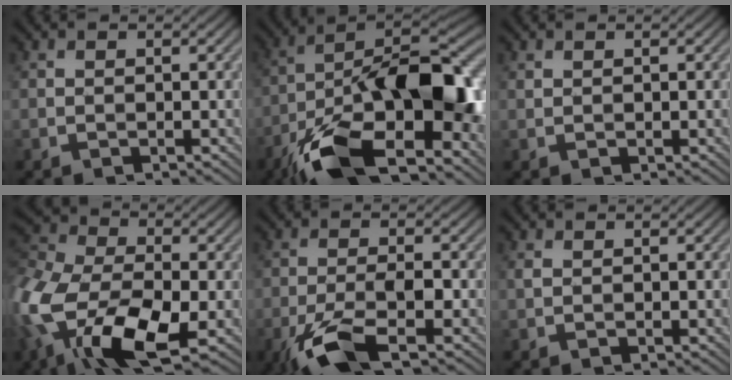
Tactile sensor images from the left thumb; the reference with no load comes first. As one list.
[{"total": 18.6, "force": [-8.1, 8.2, 14.7], "torque": [-0.257, -0.018, -0.147]}, {"total": 0.5, "force": [0.4, 0.2, 0.2], "torque": [-0.007, 0.002, 0.010]}, {"total": 16.0, "force": [-6.1, 8.7, 12.0], "torque": [-0.305, -0.031, -0.120]}, {"total": 7.9, "force": [-4.6, 2.0, 6.1], "torque": [-0.125, -0.006, -0.097]}, {"total": 1.0, "force": [0.2, 0.5, 0.8], "torque": [-0.020, 0.002, 0.005]}]